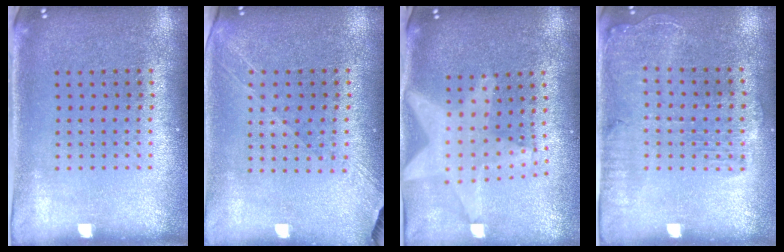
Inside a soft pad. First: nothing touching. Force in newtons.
{"total": 1.3, "press": 1.2, "slide": 0.6}
{"total": 2.2, "press": 1.8, "slide": 1.2}
{"total": 1.4, "press": 1.4, "slide": 0.3}